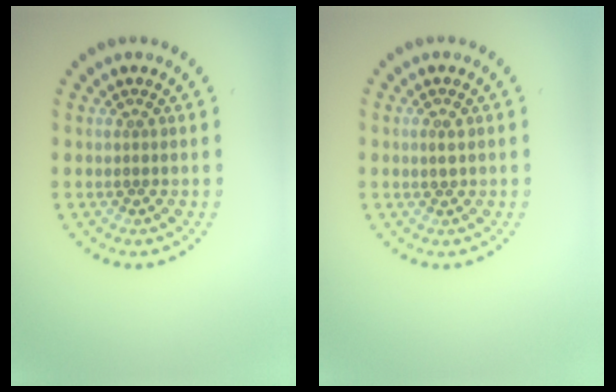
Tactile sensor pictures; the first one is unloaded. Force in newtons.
{"total": 1.0, "press": 0.9, "slide": 0.3}